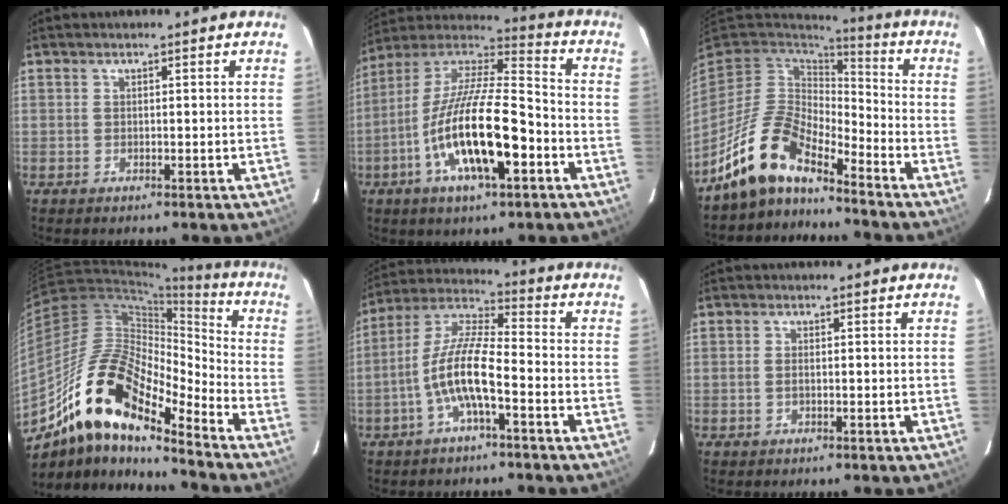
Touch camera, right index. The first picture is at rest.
{"total": 20.1, "force": [-7.3, 6.3, 17.7], "torque": [-0.334, -0.020, -0.137]}
{"total": 12.5, "force": [-10.3, 4.2, 5.7], "torque": [-0.115, 0.006, -0.203]}
{"total": 18.8, "force": [-13.3, 5.8, 12.0], "torque": [-0.203, -0.006, -0.264]}
{"total": 10.3, "force": [-4.1, 2.4, 9.2], "torque": [-0.196, 0.007, -0.080]}
{"total": 1.0, "force": [-0.2, 0.4, 0.9], "torque": [-0.021, 0.000, -0.005]}